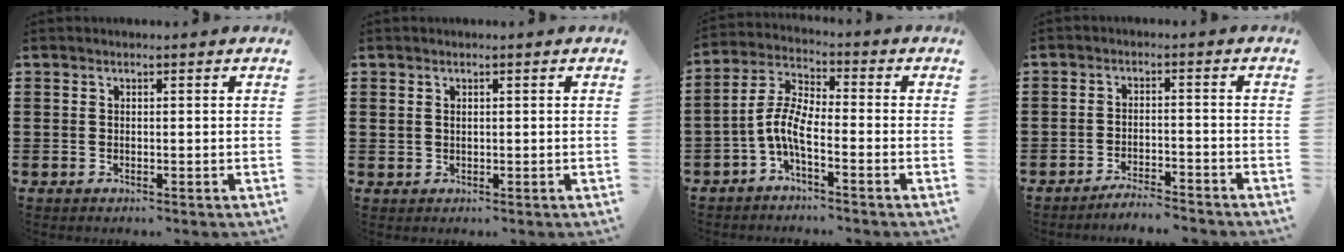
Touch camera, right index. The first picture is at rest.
{"total": 0.8, "force": [0.5, 0.6, 0.3], "torque": [-0.007, 0.004, 0.010]}
{"total": 6.1, "force": [-2.9, 2.0, 5.0], "torque": [-0.132, -0.008, -0.065]}
{"total": 3.3, "force": [-3.3, 0.0, 0.4], "torque": [-0.010, 0.002, -0.068]}